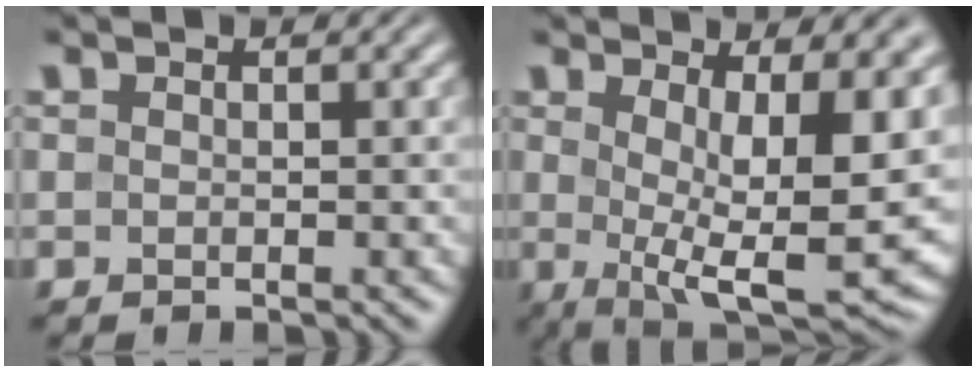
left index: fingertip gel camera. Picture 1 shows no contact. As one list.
[{"total": 13.1, "force": [1.1, 4.7, 12.1], "torque": [-0.164, -0.025, 0.036]}]